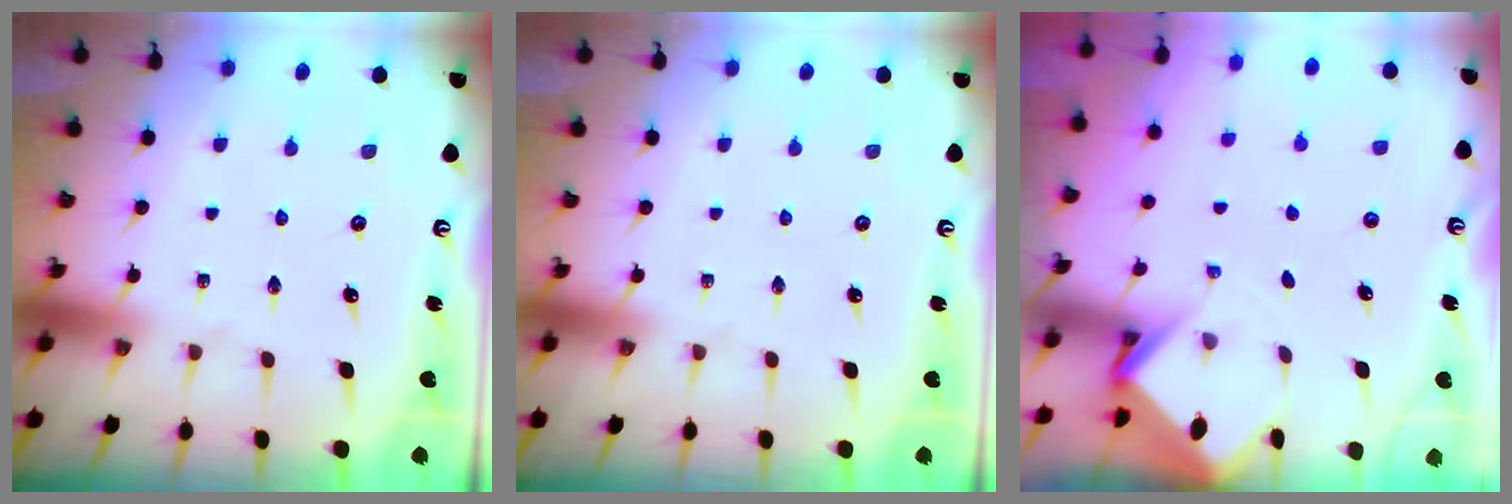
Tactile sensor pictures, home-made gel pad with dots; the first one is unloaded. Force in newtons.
{"total": 0.0}
{"total": 2.9, "press": 2.9, "slide": 0.3}